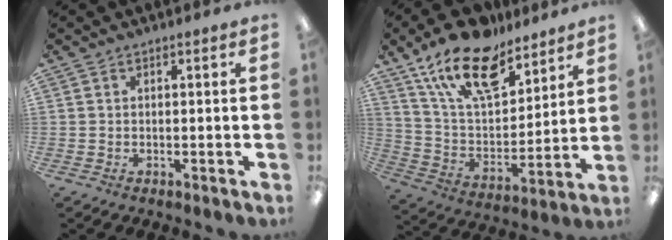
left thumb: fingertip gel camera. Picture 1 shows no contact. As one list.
[{"total": 19.7, "force": [14.2, 9.0, 10.2], "torque": [-0.191, -0.080, 0.254]}]